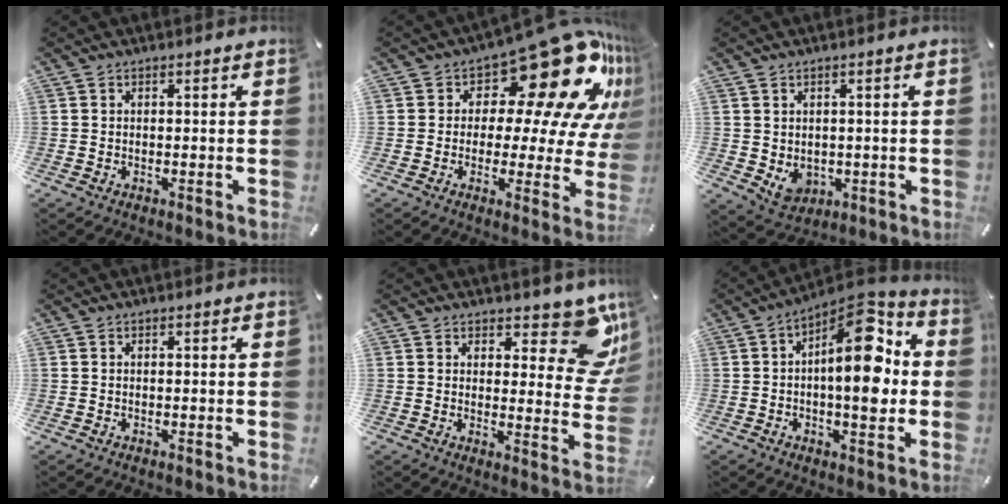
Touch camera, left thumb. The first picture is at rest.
{"total": 21.3, "force": [11.7, 9.9, 14.7], "torque": [-0.194, -0.093, 0.192]}
{"total": 4.8, "force": [0.3, 4.4, 1.9], "torque": [-0.019, -0.002, 0.008]}
{"total": 0.0}
{"total": 12.2, "force": [8.3, 5.2, 7.2], "torque": [-0.062, -0.073, 0.142]}
{"total": 15.9, "force": [2.4, 6.9, 14.1], "torque": [-0.188, -0.033, 0.038]}